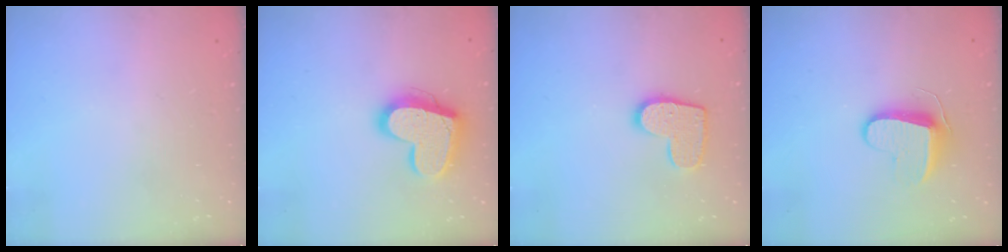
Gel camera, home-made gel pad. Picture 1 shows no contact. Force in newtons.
{"total": 17.0, "press": 16.9, "slide": 1.4}
{"total": 11.2, "press": 11.2, "slide": 0.6}
{"total": 9.0, "press": 8.9, "slide": 0.7}